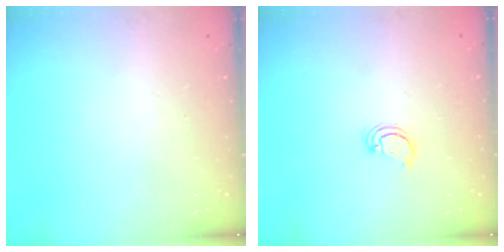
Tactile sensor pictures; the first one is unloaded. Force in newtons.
{"total": 2.6, "press": 2.6, "slide": 0.2}